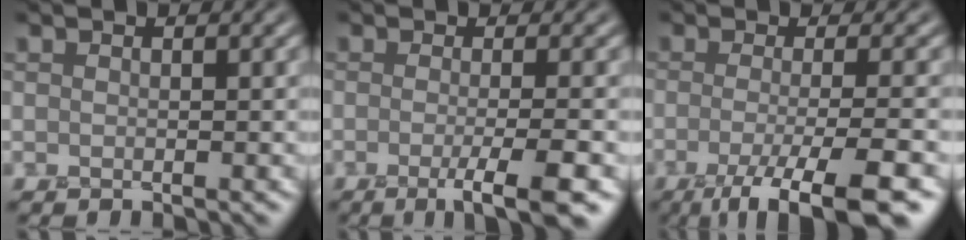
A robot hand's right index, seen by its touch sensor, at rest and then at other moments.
{"total": 5.3, "force": [-2.1, 1.2, 4.7], "torque": [-0.062, -0.008, -0.035]}
{"total": 7.1, "force": [-3.5, 1.7, 5.9], "torque": [-0.083, -0.009, -0.066]}